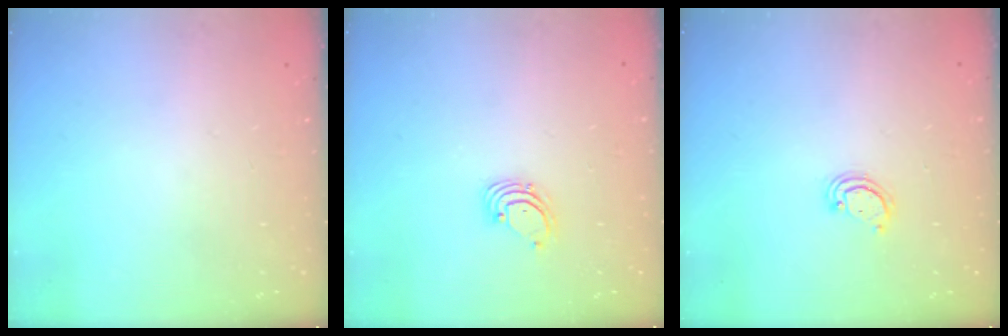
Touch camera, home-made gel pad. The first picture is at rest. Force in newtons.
{"total": 1.6, "press": 1.6, "slide": 0.1}
{"total": 2.3, "press": 2.3, "slide": 0.3}